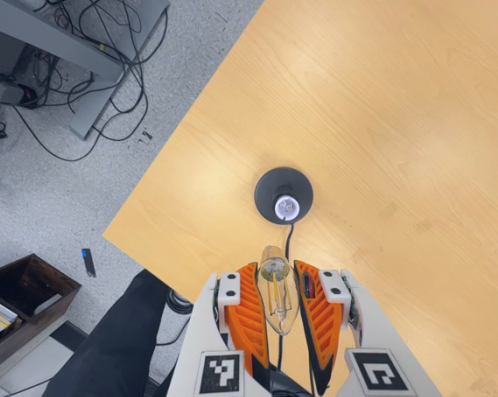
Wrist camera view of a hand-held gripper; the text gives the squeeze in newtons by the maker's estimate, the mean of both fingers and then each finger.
{"total": 21.8, "left": 24.6, "right": 19.0}